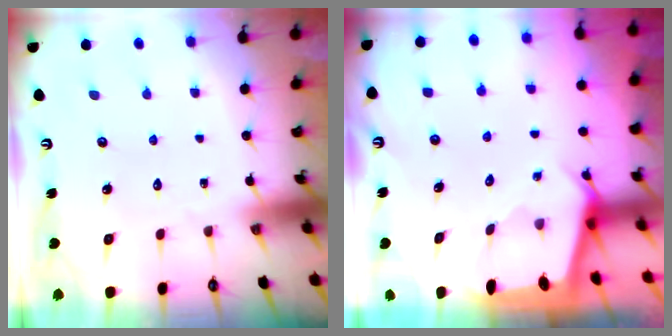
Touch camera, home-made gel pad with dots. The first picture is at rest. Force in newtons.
{"total": 2.1, "press": 2.1, "slide": 0.2}